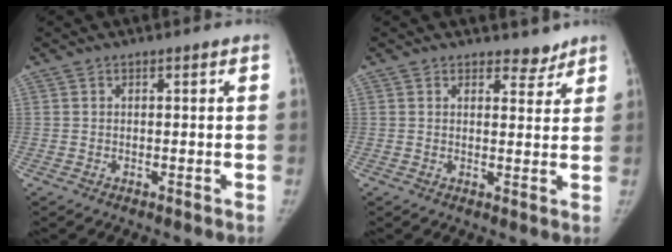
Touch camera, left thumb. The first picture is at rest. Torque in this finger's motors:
{"motor_torque": [0.46, -0.37, 0.38, 0.02, 0.04]}